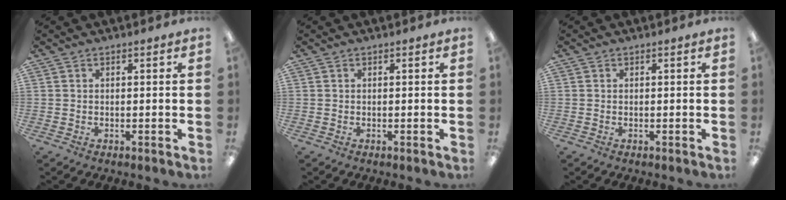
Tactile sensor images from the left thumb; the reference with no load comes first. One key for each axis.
{"total": 0.0}
{"total": 0.0}